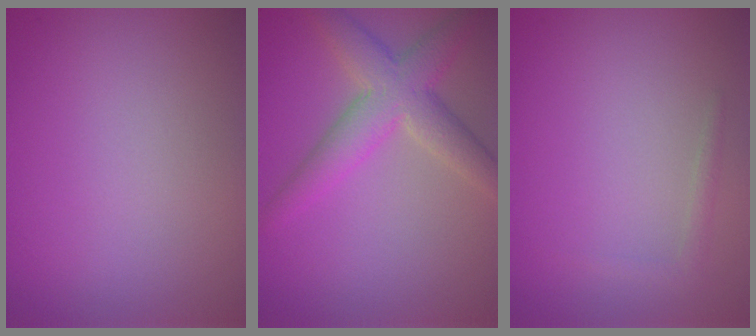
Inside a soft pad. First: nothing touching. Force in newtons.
{"total": 5.0, "press": 5.0, "slide": 0.2}
{"total": 0.9, "press": 0.9, "slide": 0.1}